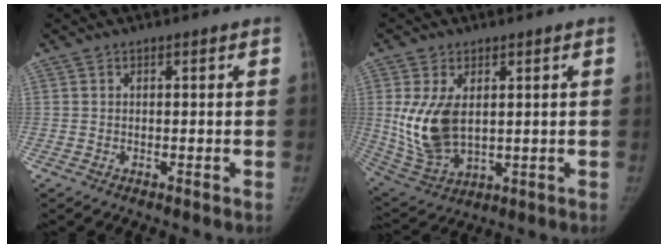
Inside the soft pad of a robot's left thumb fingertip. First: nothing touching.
{"total": 12.5, "force": [1.6, 7.5, 9.9], "torque": [-0.189, -0.015, 0.047]}